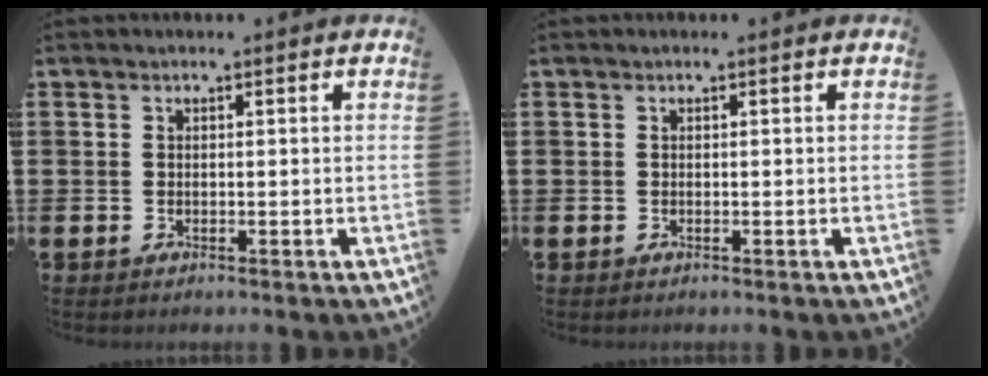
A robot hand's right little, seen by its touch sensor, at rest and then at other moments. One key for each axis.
{"total": 0.0}